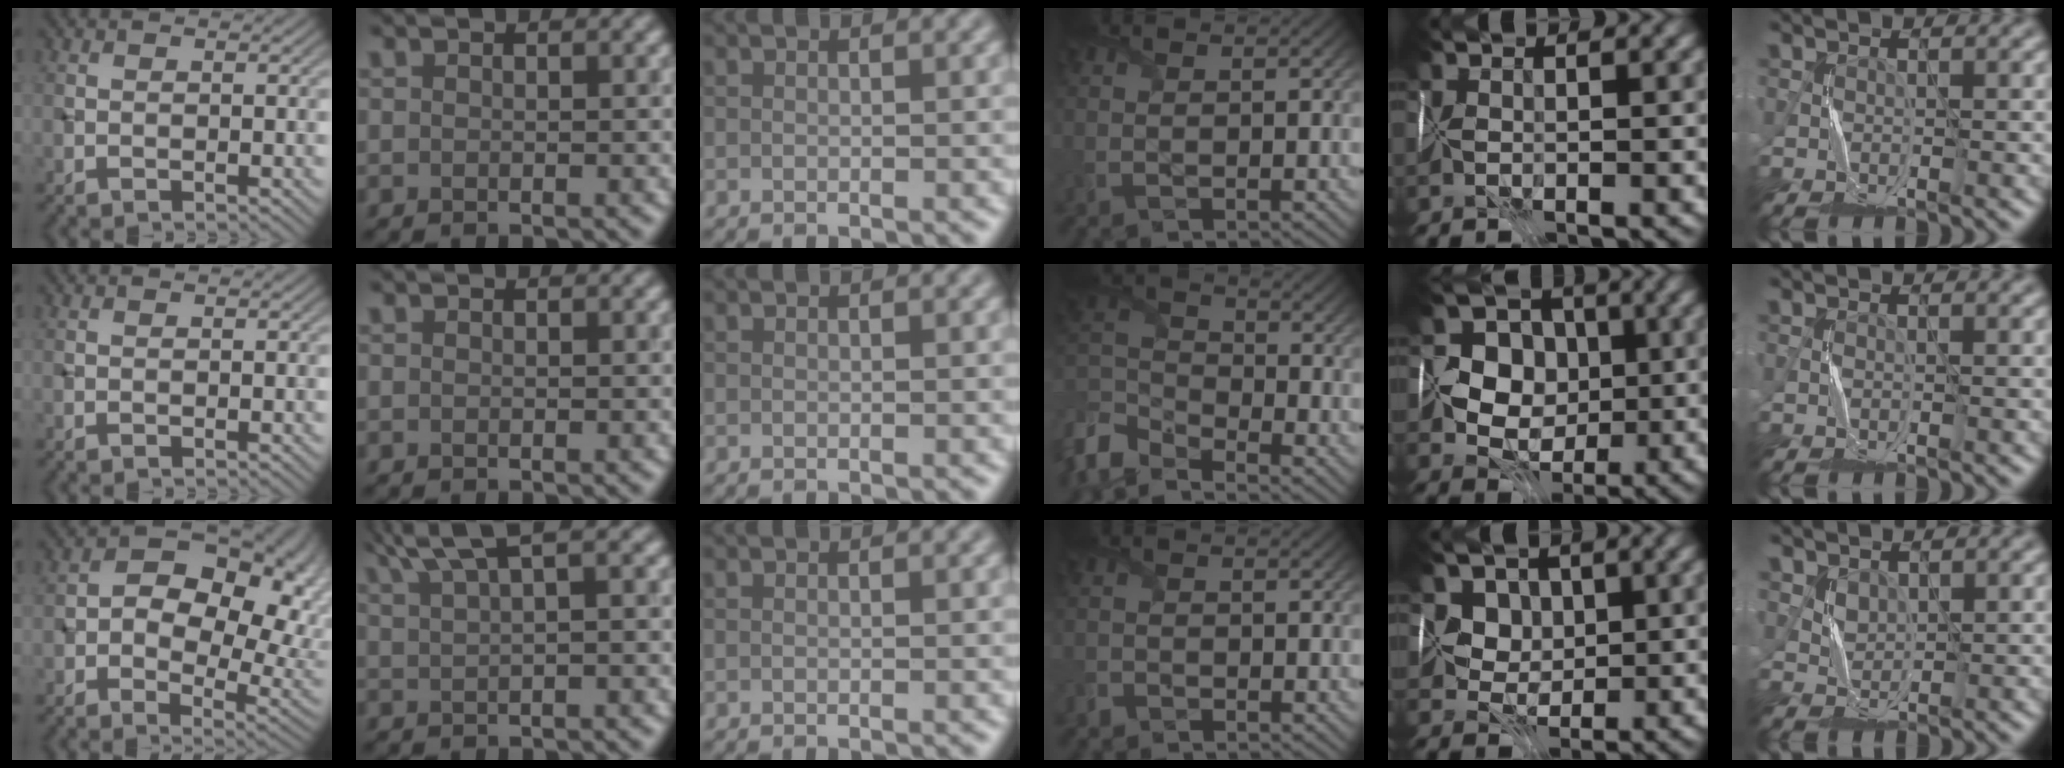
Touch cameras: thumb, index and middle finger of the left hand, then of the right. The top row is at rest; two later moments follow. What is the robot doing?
{"motion": "fold", "object": "map"}